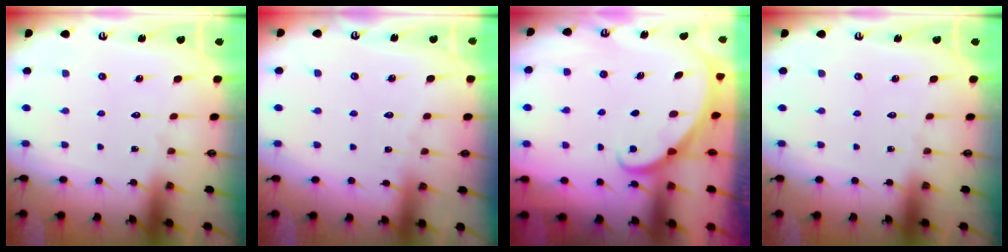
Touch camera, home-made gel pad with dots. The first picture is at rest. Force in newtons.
{"total": 2.4, "press": 2.4, "slide": 0.3}
{"total": 1.8, "press": 1.8, "slide": 0.2}
{"total": 0.0}